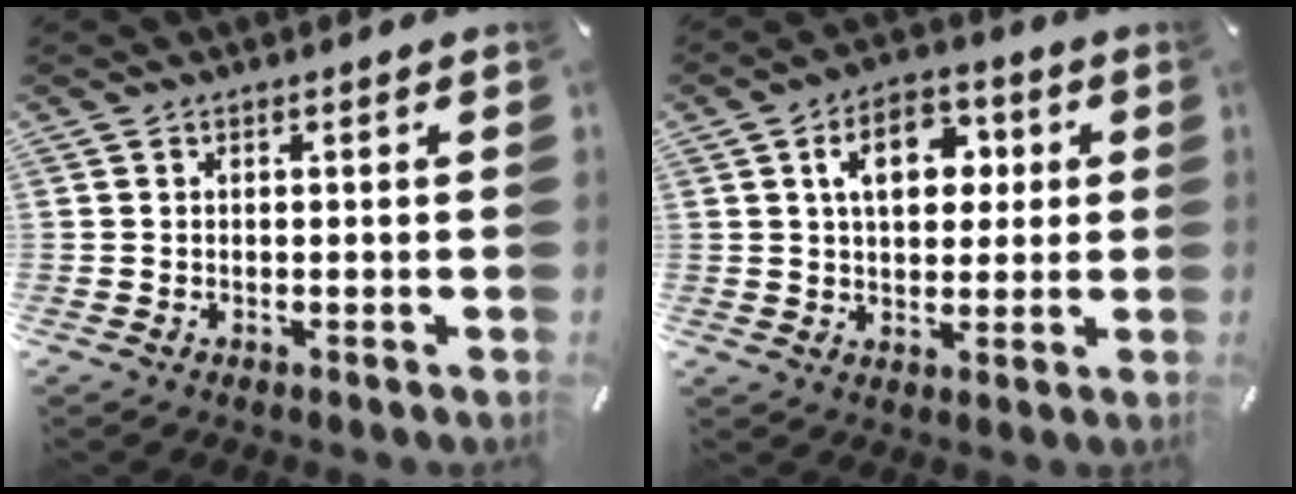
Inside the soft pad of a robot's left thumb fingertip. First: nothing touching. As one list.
[{"total": 10.8, "force": [2.9, 7.5, 7.2], "torque": [-0.107, 0.005, 0.046]}]